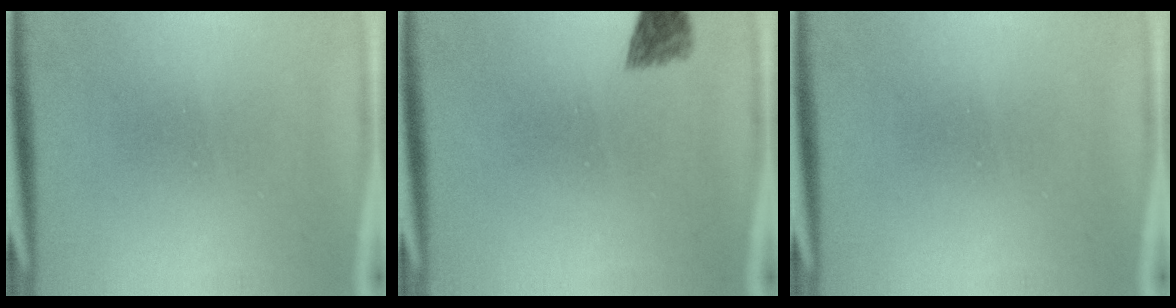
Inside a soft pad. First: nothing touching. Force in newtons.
{"total": 2.0}
{"total": 0.0}